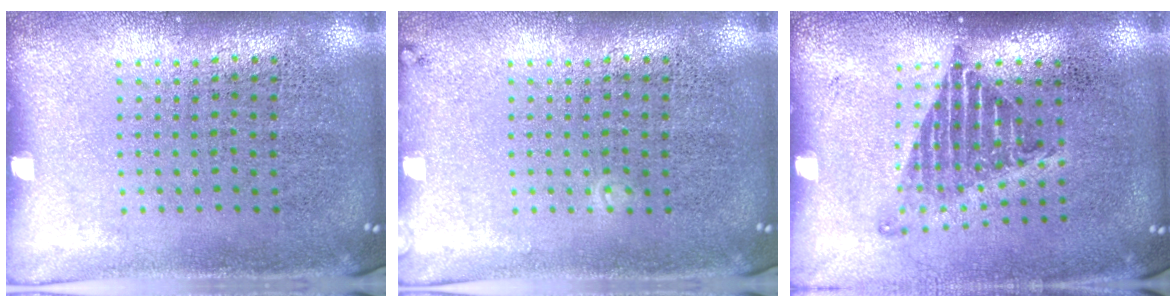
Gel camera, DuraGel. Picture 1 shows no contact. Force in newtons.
{"total": 0.7, "press": 0.7, "slide": 0.1}
{"total": 1.3, "press": 1.1, "slide": 0.8}